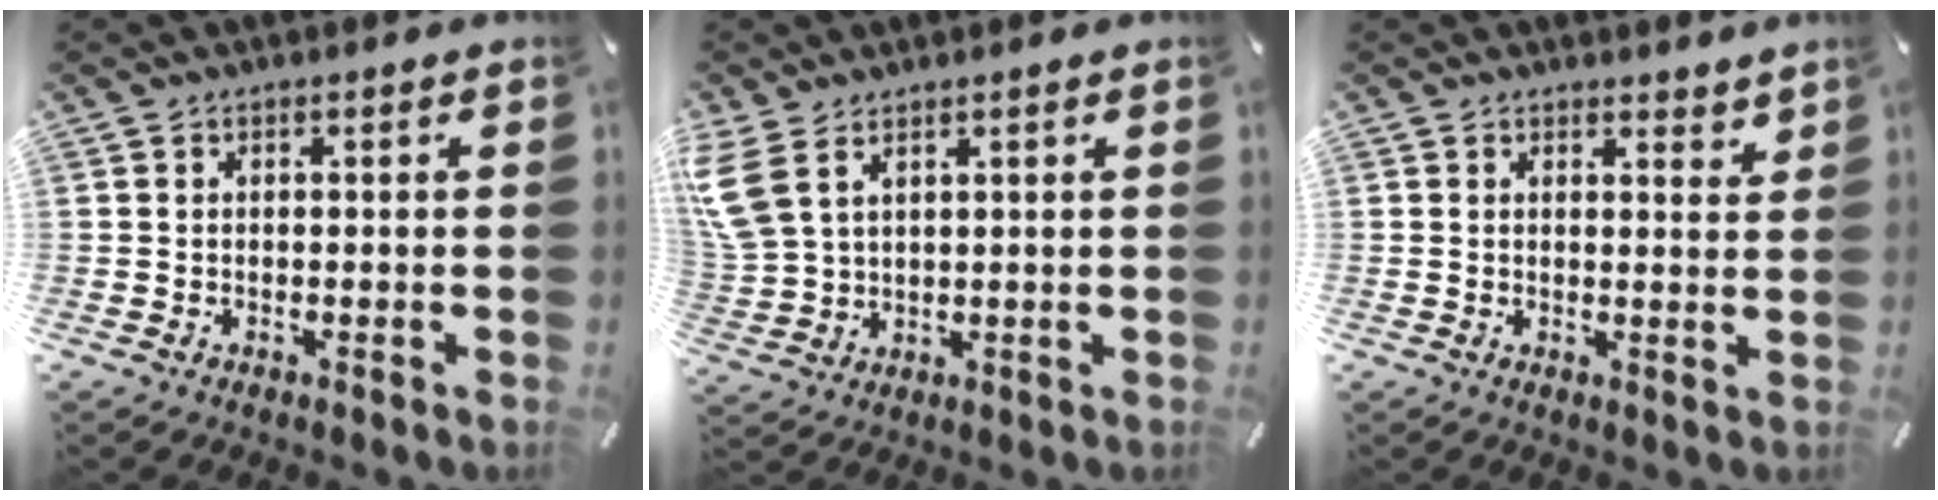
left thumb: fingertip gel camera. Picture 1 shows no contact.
{"total": 6.8, "force": [4.1, 3.9, 3.8], "torque": [-0.104, -0.016, 0.077]}
{"total": 2.6, "force": [2.4, 0.9, 0.3], "torque": [0.006, -0.018, 0.043]}